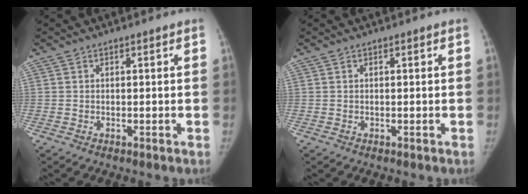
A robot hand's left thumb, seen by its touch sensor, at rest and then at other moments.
{"total": 0.0}